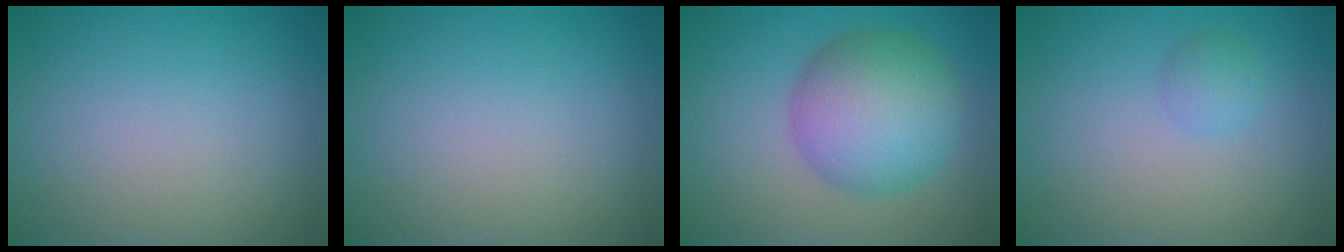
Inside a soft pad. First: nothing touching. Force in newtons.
{"total": 0.0}
{"total": 8.1, "press": 8.1, "slide": 0.3}
{"total": 1.2, "press": 1.2, "slide": 0.1}